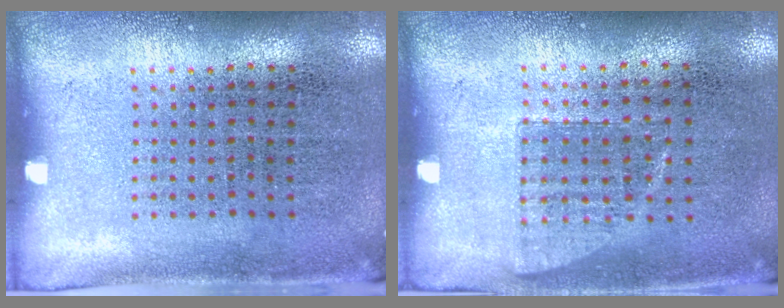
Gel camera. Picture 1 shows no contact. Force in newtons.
{"total": 0.7, "press": 0.7, "slide": 0.2}